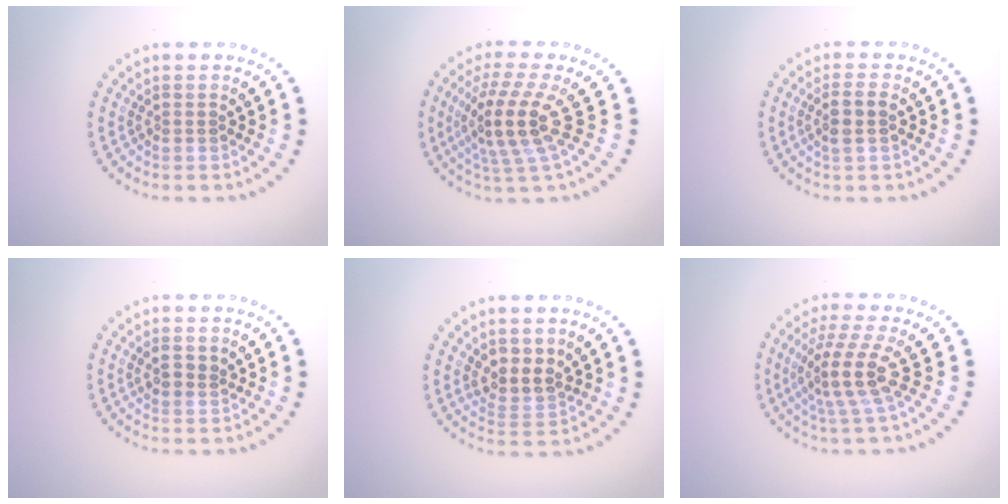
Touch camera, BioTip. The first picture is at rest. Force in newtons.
{"total": 4.7, "press": 3.7, "slide": 2.9}
{"total": 2.0, "press": 1.8, "slide": 0.9}
{"total": 1.5, "press": 1.5, "slide": 0.4}
{"total": 3.0, "press": 2.6, "slide": 1.4}
{"total": 4.0, "press": 2.9, "slide": 2.8}